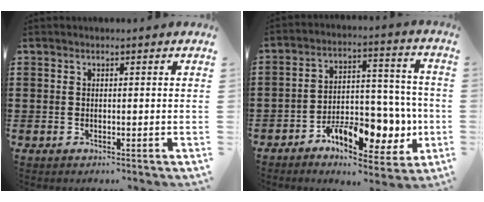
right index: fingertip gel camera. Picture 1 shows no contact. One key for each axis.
{"total": 10.3, "fx": -4.8, "fy": 5.9, "fz": 7.0, "tx": -0.100, "ty": 0.019, "tz": -0.079}